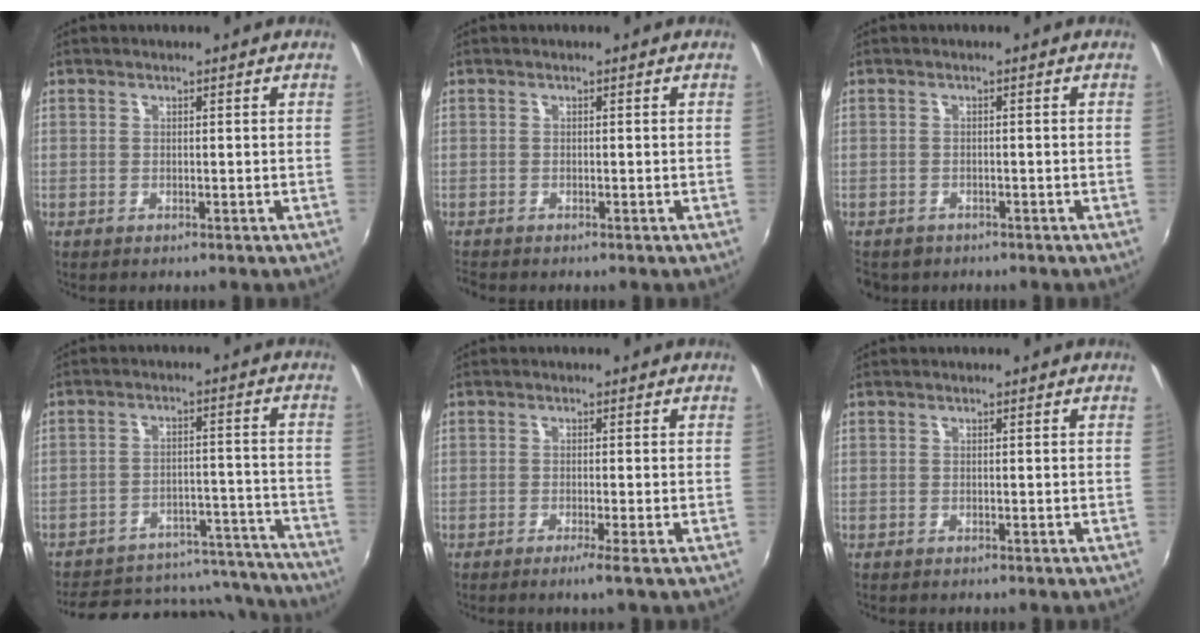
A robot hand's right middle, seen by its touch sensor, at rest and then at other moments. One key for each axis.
{"total": 0.8, "fx": -0.8, "fy": 0.2, "fz": 0.1, "tx": -0.005, "ty": -0.006, "tz": -0.018}
{"total": 3.3, "fx": -2.3, "fy": 2.2, "fz": 1.1, "tx": -0.031, "ty": -0.010, "tz": -0.034}
{"total": 24.3, "fx": -21.1, "fy": 8.8, "fz": 8.3, "tx": -0.156, "ty": 0.038, "tz": -0.245}
{"total": 1.9, "fx": -1.1, "fy": -0.7, "fz": 1.4, "tx": -0.030, "ty": -0.004, "tz": -0.025}
{"total": 0.0}